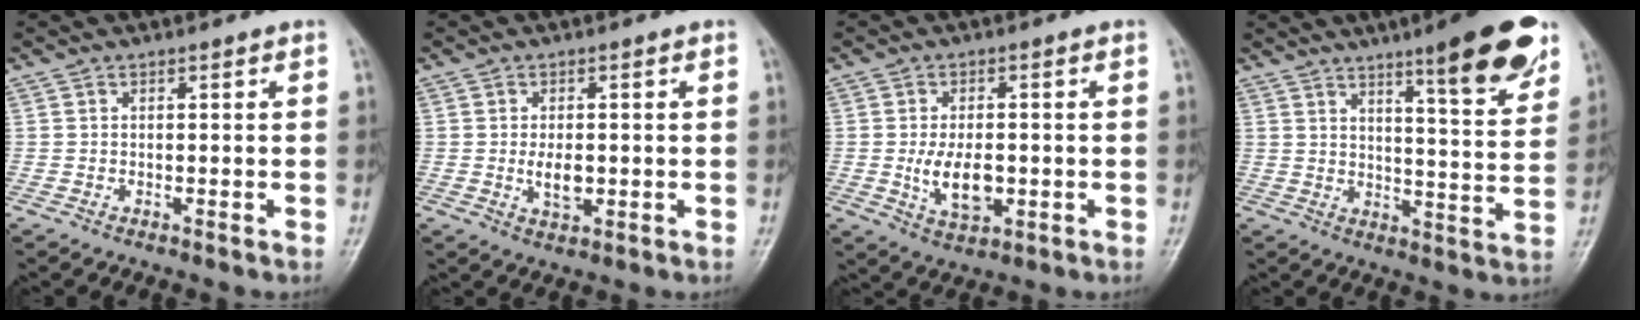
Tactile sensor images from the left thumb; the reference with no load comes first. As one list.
[{"total": 4.1, "force": [-0.4, 2.3, 3.4], "torque": [-0.054, -0.004, -0.006]}, {"total": 7.6, "force": [-1.1, 4.3, 6.1], "torque": [-0.100, -0.003, -0.013]}, {"total": 14.9, "force": [9.1, 2.7, 11.5], "torque": [-0.133, -0.045, 0.128]}]